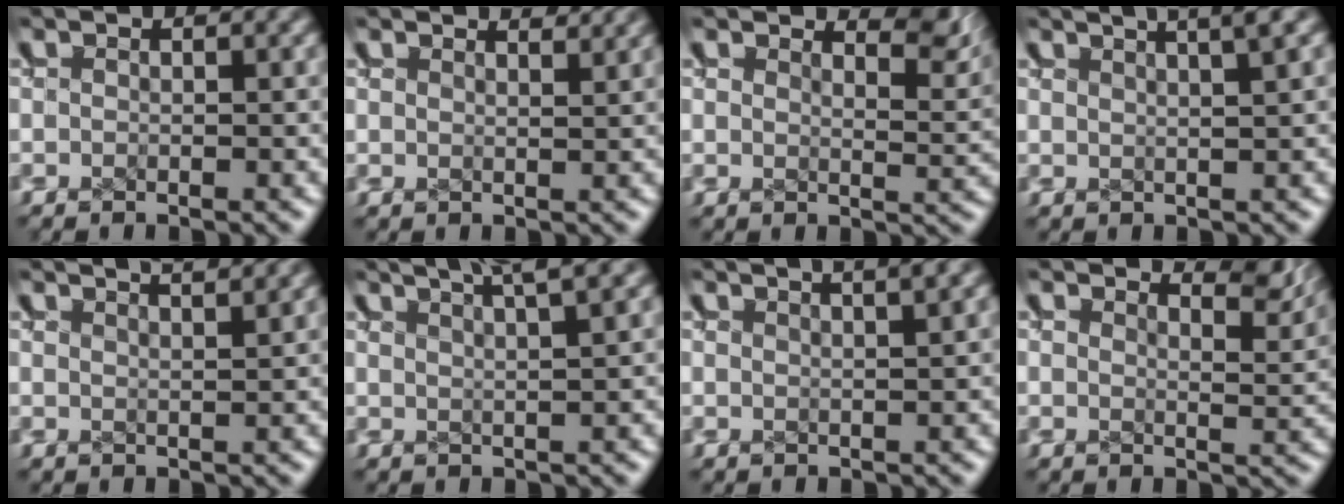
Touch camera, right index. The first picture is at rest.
{"total": 2.0, "force": [1.8, -0.8, -0.2], "torque": [0.003, -0.001, 0.032]}
{"total": 3.8, "force": [3.1, 0.3, 2.2], "torque": [-0.022, 0.002, 0.050]}
{"total": 4.2, "force": [3.2, 0.8, 2.5], "torque": [-0.027, 0.017, 0.049]}
{"total": 2.9, "force": [2.8, -0.6, 0.6], "torque": [-0.005, 0.003, 0.049]}
{"total": 5.3, "force": [4.6, 0.8, 2.6], "torque": [-0.019, 0.020, 0.067]}
{"total": 2.5, "force": [2.2, -0.1, 1.2], "torque": [-0.014, 0.009, 0.037]}
{"total": 4.4, "force": [3.8, 0.1, 2.2], "torque": [-0.019, 0.006, 0.060]}